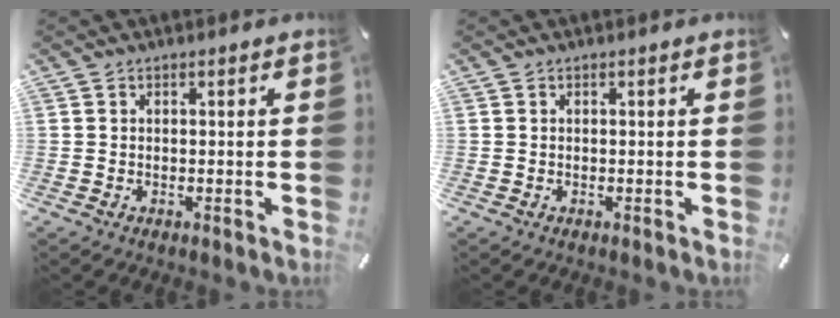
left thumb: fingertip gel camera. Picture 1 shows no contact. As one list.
[{"total": 0.0}]